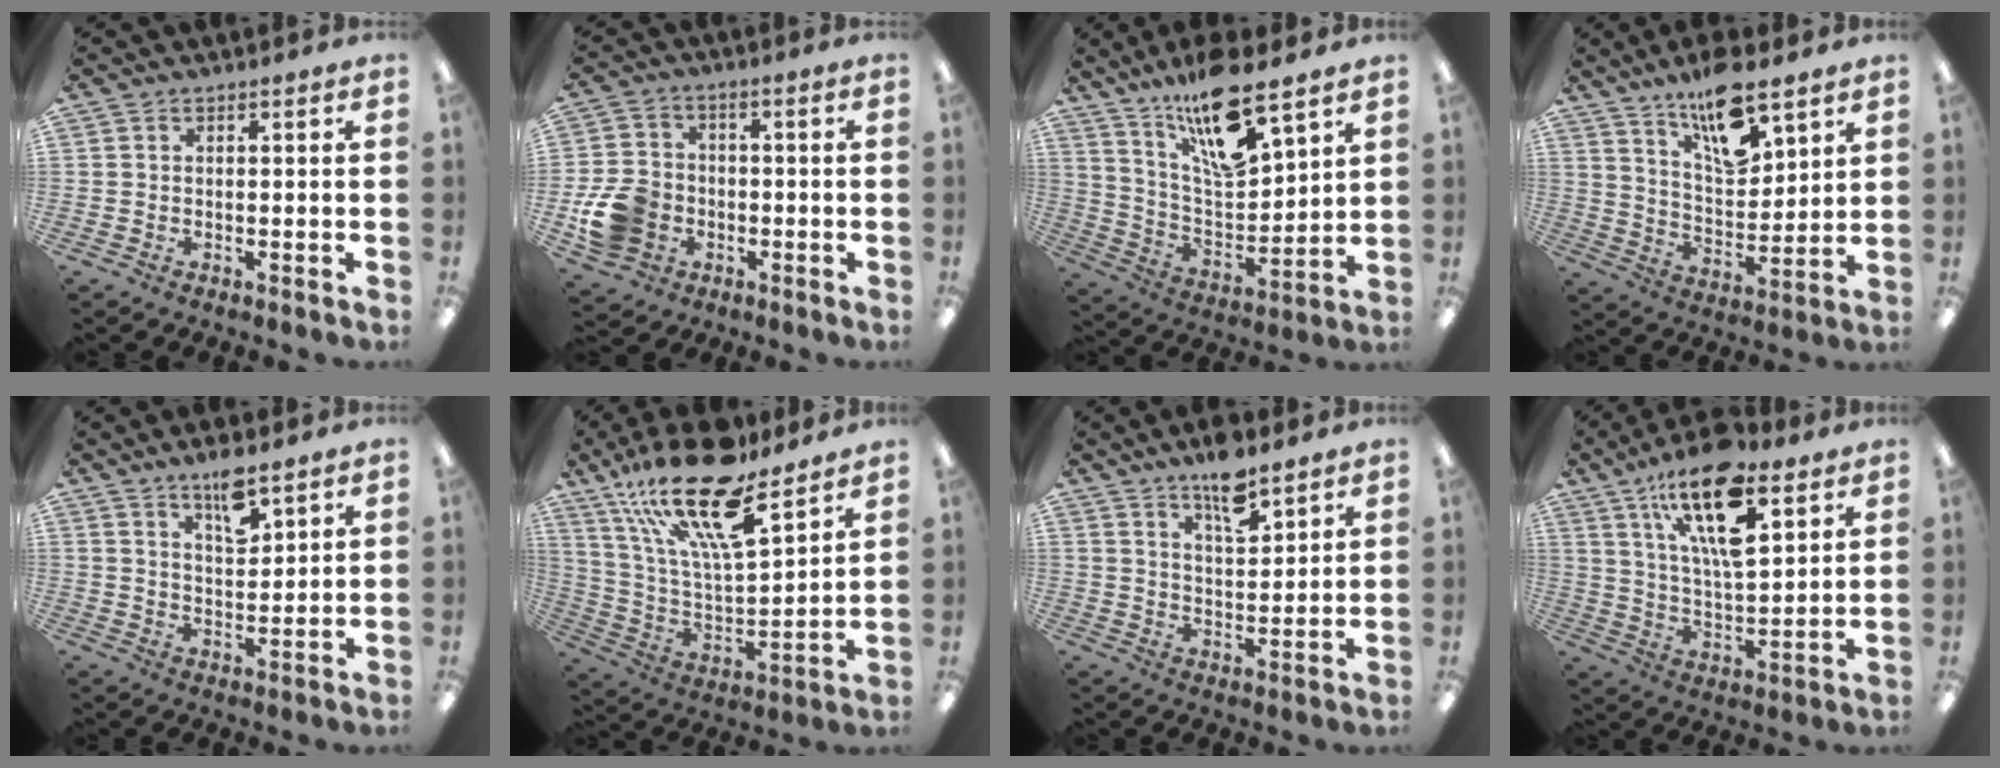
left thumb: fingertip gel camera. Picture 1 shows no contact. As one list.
[{"total": 11.0, "force": [-3.4, 8.9, 5.6], "torque": [-0.119, 0.027, -0.056]}, {"total": 17.2, "force": [12.6, 4.6, 10.7], "torque": [-0.188, -0.070, 0.210]}, {"total": 15.2, "force": [10.7, 5.7, 9.2], "torque": [-0.146, -0.055, 0.181]}, {"total": 7.7, "force": [5.8, 2.5, 4.4], "torque": [-0.060, -0.037, 0.097]}, {"total": 23.7, "force": [16.0, 7.7, 15.7], "torque": [-0.281, -0.094, 0.275]}, {"total": 8.8, "force": [6.9, 2.8, 4.6], "torque": [-0.069, -0.043, 0.118]}, {"total": 20.0, "force": [11.7, 7.8, 14.2], "torque": [-0.231, -0.053, 0.193]}]